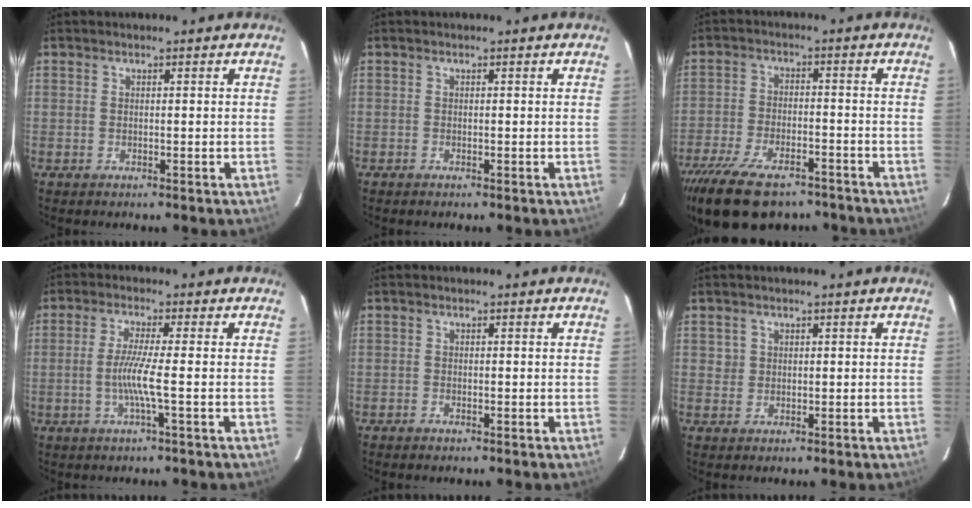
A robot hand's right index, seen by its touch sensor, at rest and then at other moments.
{"total": 0.0}
{"total": 18.1, "force": [-13.3, 7.7, 9.5], "torque": [-0.205, -0.027, -0.214]}
{"total": 5.1, "force": [-1.3, -1.1, 4.8], "torque": [-0.101, -0.007, -0.027]}
{"total": 0.9, "force": [-0.7, 0.5, 0.2], "torque": [-0.008, -0.002, -0.015]}
{"total": 1.5, "force": [0.4, 1.4, -0.1], "torque": [0.007, 0.004, 0.006]}